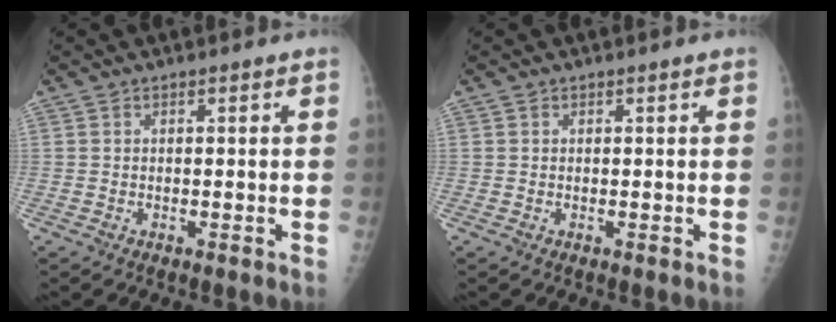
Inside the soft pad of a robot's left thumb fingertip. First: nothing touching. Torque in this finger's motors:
{"motor_torque": [0.08, 0.18, 0.01, -0.01, 0.00]}